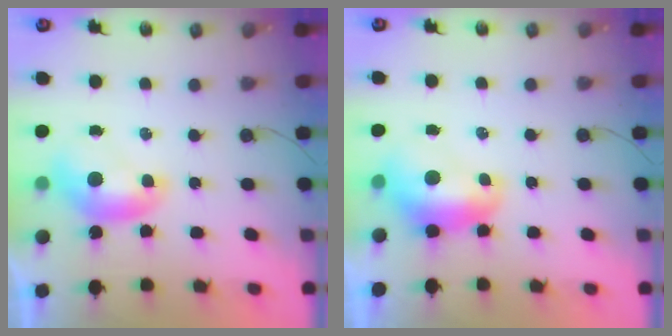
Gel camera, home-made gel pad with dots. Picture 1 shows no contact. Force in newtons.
{"total": 1.6, "press": 1.4, "slide": 0.7}